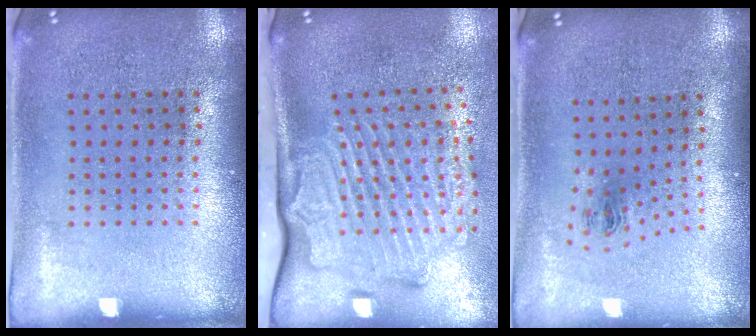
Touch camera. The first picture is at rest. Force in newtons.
{"total": 3.2, "press": 2.2, "slide": 2.3}
{"total": 1.0, "press": 0.4, "slide": 0.9}